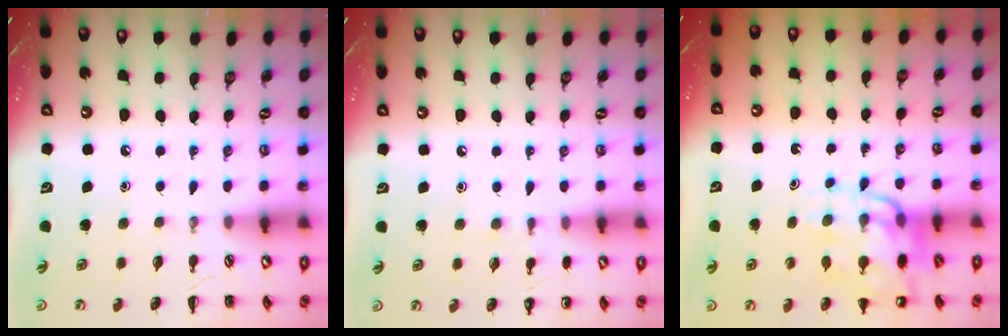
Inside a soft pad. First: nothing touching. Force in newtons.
{"total": 5.1, "press": 4.8, "slide": 1.7}
{"total": 13.8, "press": 13.4, "slide": 3.4}